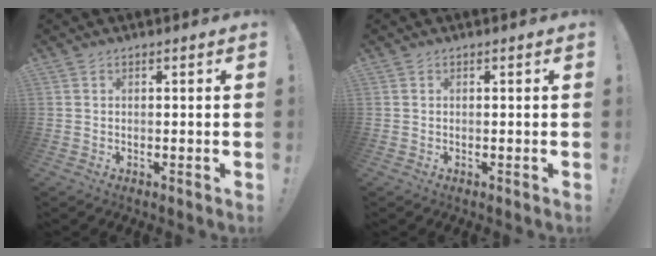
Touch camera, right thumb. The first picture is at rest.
{"total": 0.0}